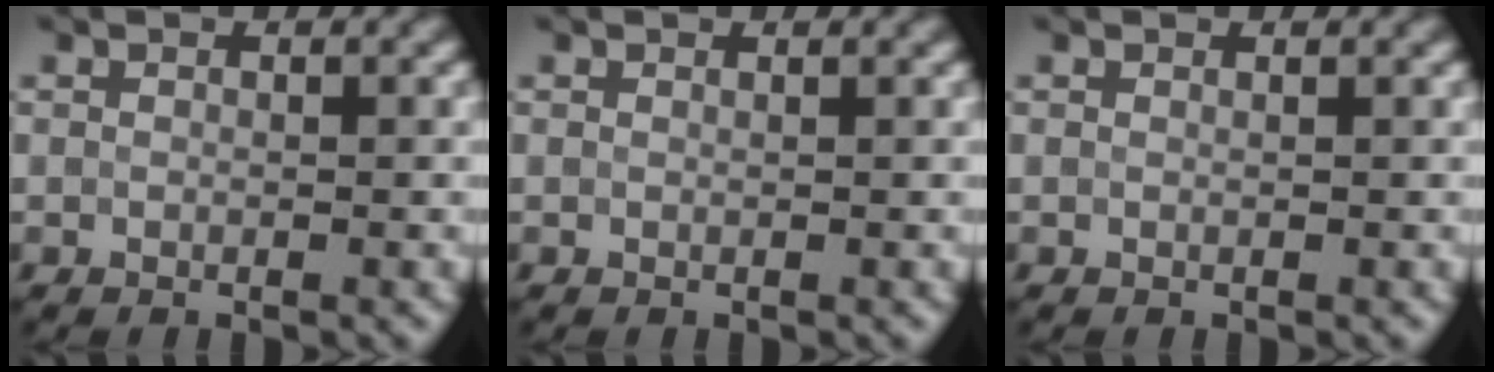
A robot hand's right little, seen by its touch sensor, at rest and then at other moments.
{"total": 0.0}
{"total": 0.0}